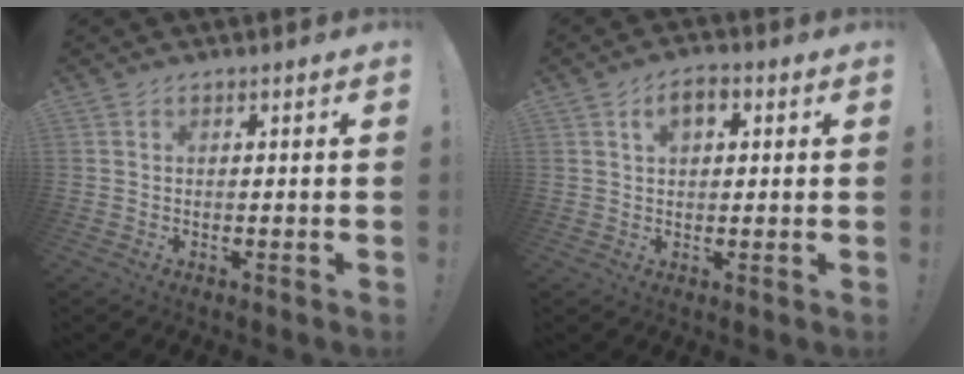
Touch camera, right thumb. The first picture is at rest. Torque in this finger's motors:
{"motor_torque": [0.01, 0.01, 0.22, 0.06, 0.00]}